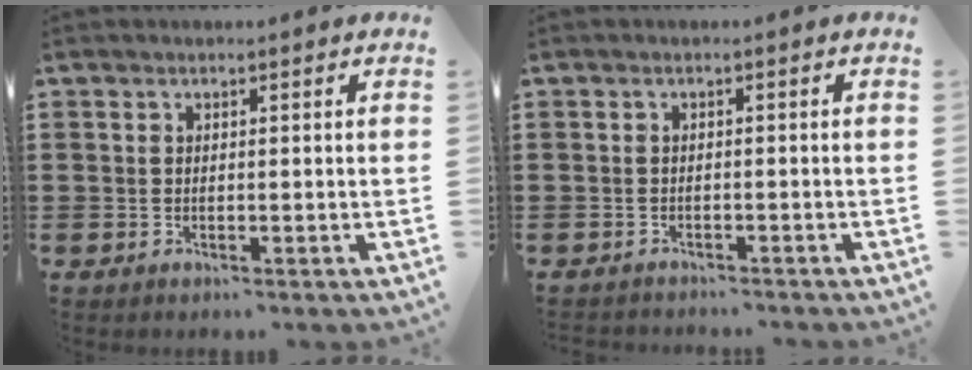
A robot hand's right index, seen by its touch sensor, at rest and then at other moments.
{"total": 1.2, "force": [-1.2, 0.1, -0.2], "torque": [-0.001, 0.004, -0.027]}